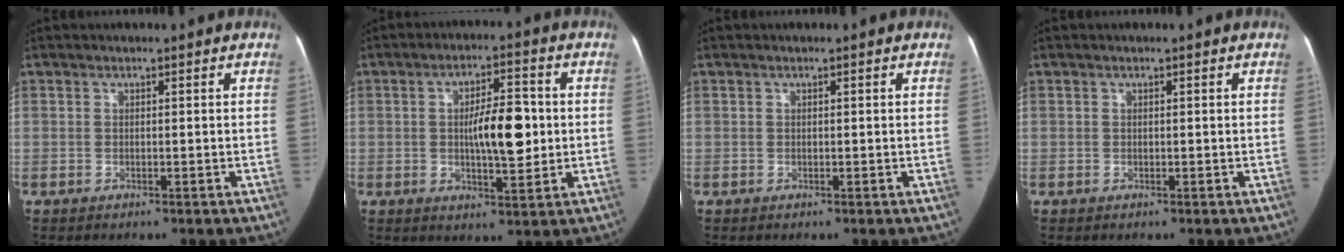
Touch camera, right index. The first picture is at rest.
{"total": 9.4, "force": [0.1, 3.0, 8.9], "torque": [-0.147, 0.014, 0.005]}
{"total": 0.0}
{"total": 0.0}